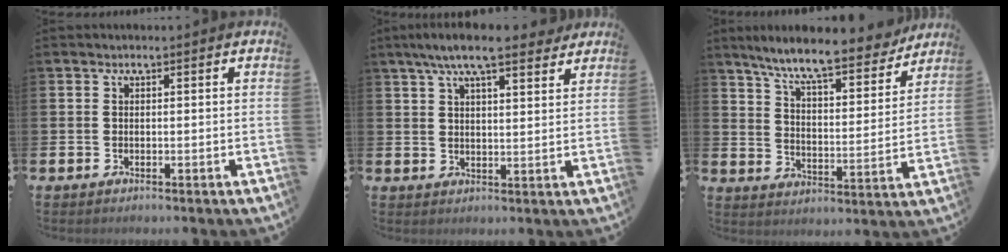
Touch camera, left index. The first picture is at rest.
{"total": 7.7, "force": [6.7, 1.4, 3.6], "torque": [-0.075, -0.019, 0.118]}
{"total": 9.6, "force": [8.6, 1.2, 3.9], "torque": [-0.094, -0.056, 0.146]}